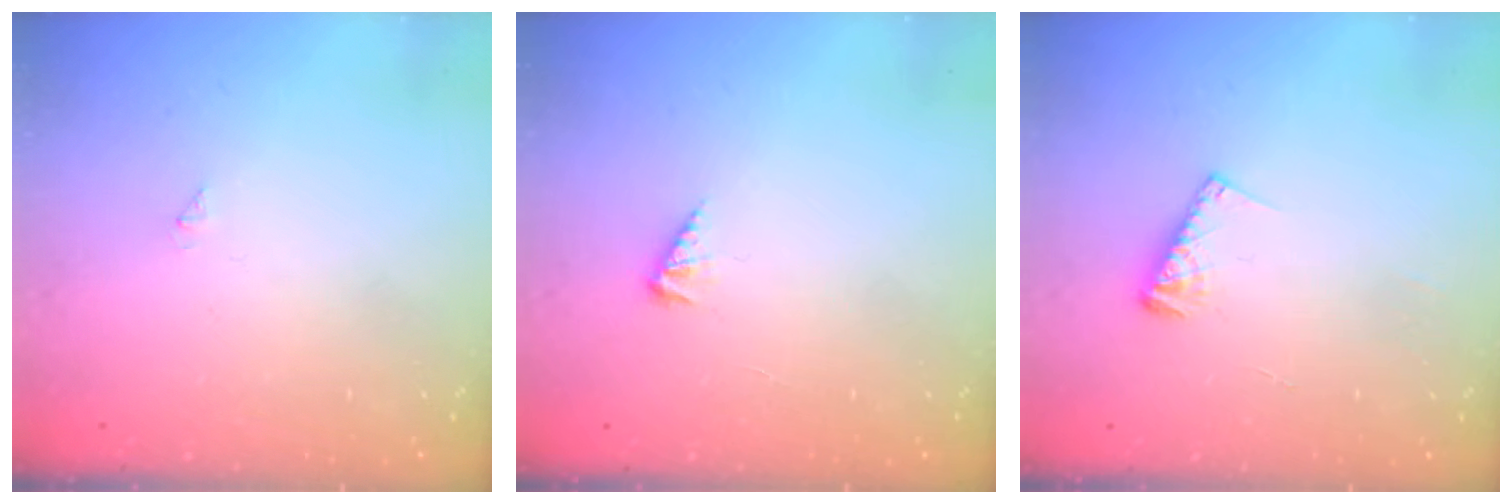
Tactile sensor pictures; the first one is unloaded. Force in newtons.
{"total": 2.6, "press": 2.6, "slide": 0.5}
{"total": 5.8, "press": 5.8, "slide": 0.3}